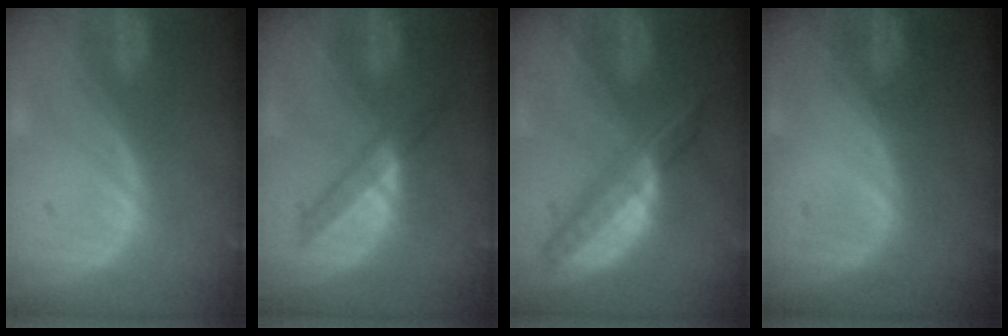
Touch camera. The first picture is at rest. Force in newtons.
{"total": 4.2, "press": 4.1, "slide": 1.2}
{"total": 6.6, "press": 5.8, "slide": 3.2}
{"total": 0.0}